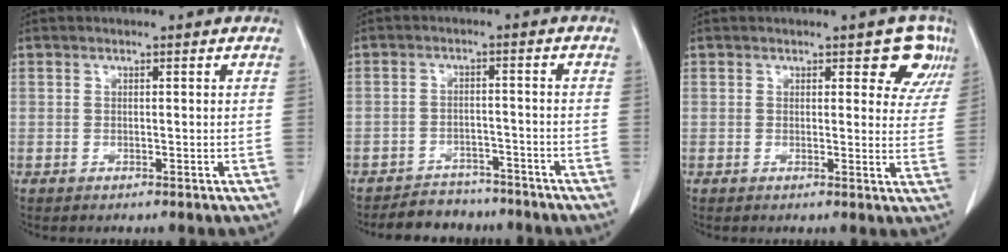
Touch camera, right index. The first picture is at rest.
{"total": 7.4, "force": [-6.6, 3.1, 0.8], "torque": [-0.004, 0.007, -0.093]}
{"total": 5.4, "force": [3.2, 2.8, 3.4], "torque": [-0.014, -0.003, 0.025]}